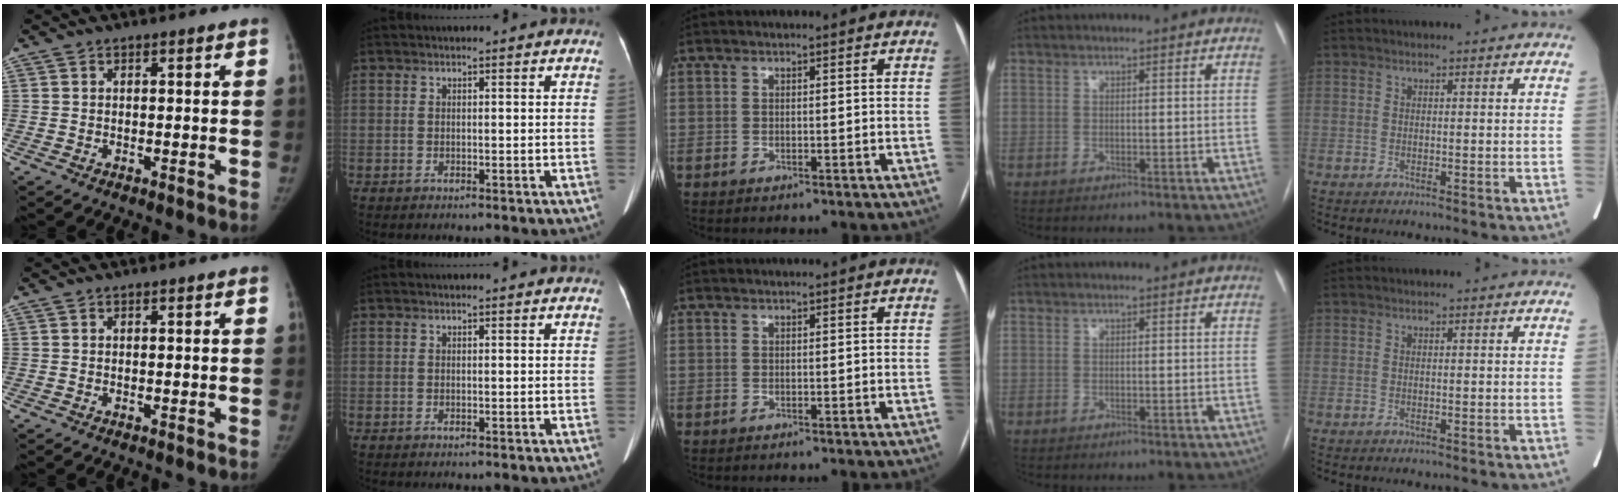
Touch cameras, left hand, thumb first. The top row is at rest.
{}